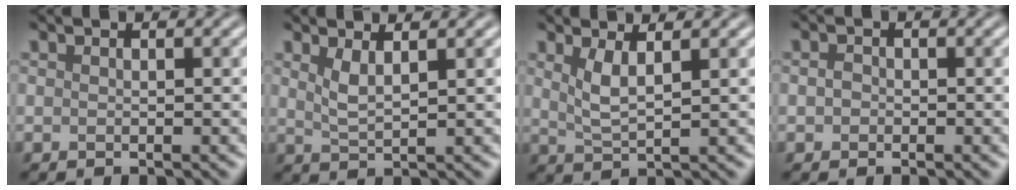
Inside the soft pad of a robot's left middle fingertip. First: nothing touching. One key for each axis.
{"total": 2.1, "fx": 1.2, "fy": 0.6, "fz": 1.6, "tx": -0.033, "ty": -0.006, "tz": 0.026}
{"total": 2.6, "fx": 1.2, "fy": 0.7, "fz": 2.2, "tx": -0.046, "ty": -0.007, "tz": 0.028}
{"total": 0.9, "fx": -0.1, "fy": 0.8, "fz": 0.4, "tx": -0.006, "ty": -0.002, "tz": -0.005}